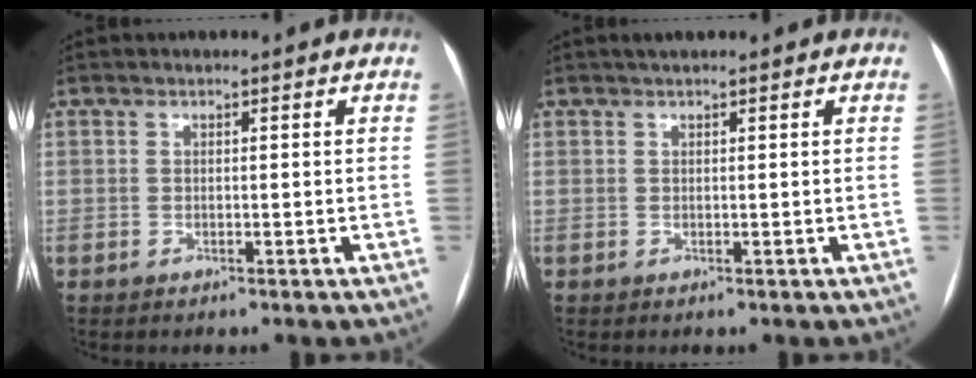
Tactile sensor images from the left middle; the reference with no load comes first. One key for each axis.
{"total": 1.5, "fx": 1.2, "fy": 0.2, "fz": 0.9, "tx": -0.012, "ty": 0.018, "tz": 0.020}